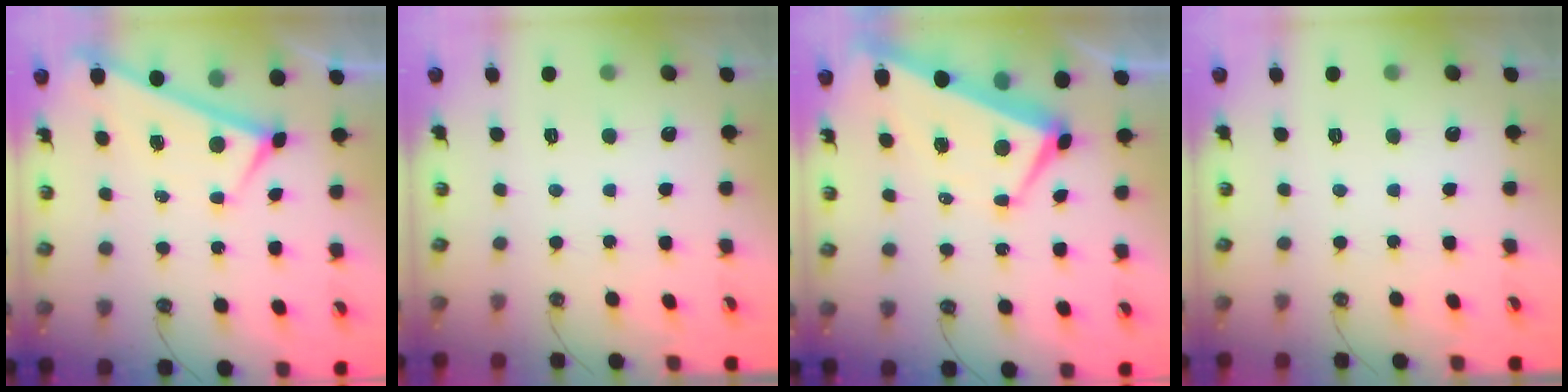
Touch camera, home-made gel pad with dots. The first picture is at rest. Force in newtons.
{"total": 0.0}
{"total": 2.2, "press": 1.9, "slide": 1.1}
{"total": 0.0}